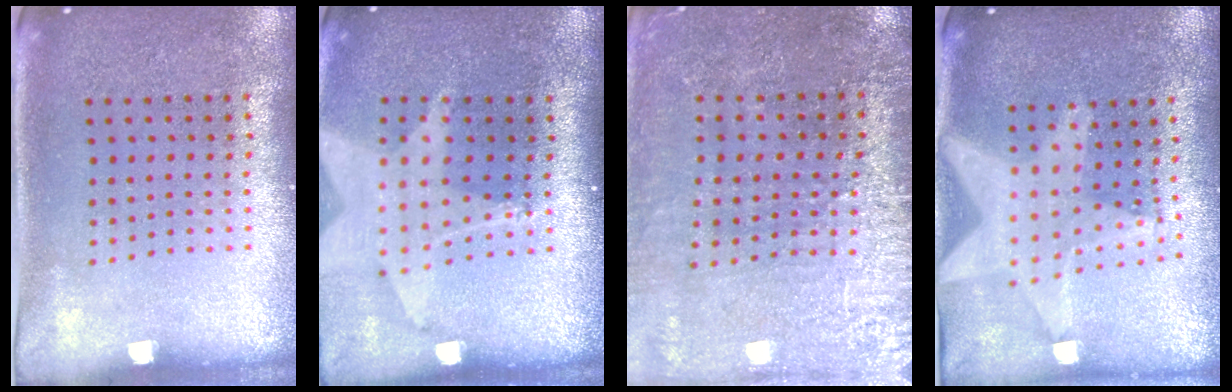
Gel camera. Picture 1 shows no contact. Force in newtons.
{"total": 1.9, "press": 1.5, "slide": 1.2}
{"total": 2.9, "press": 2.9, "slide": 0.3}
{"total": 2.2, "press": 1.8, "slide": 1.2}